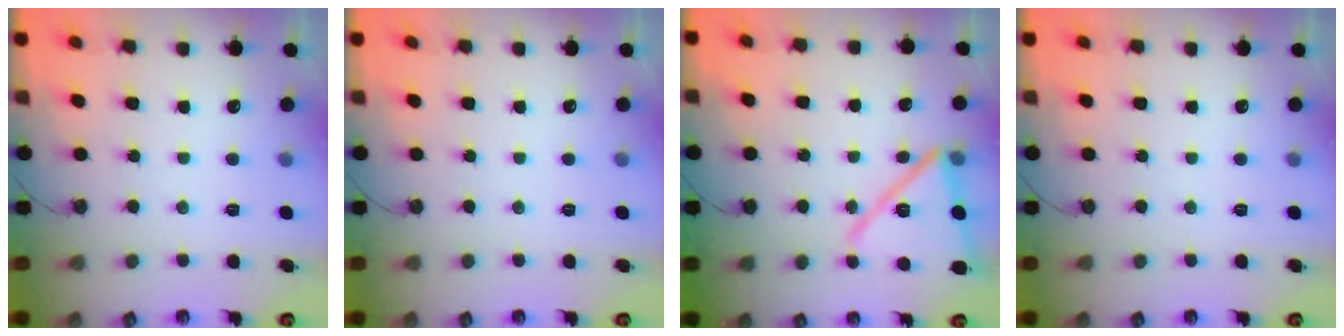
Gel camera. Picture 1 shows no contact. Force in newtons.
{"total": 0.0}
{"total": 15.0, "press": 15.0, "slide": 1.4}
{"total": 0.0}